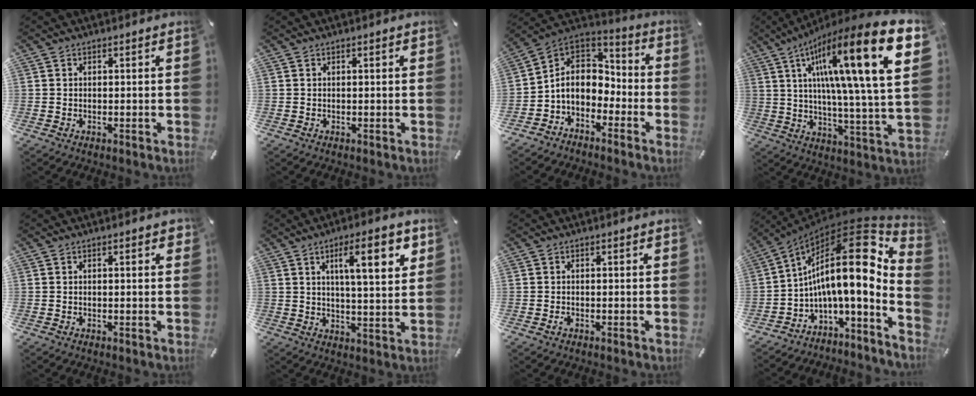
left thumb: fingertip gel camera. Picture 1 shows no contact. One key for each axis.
{"total": 0.7, "fx": 0.1, "fy": 0.1, "fz": 0.6, "tx": -0.011, "ty": 0.000, "tz": 0.000}
{"total": 8.3, "fx": -2.7, "fy": 7.1, "fz": 3.5, "tx": -0.099, "ty": 0.001, "tz": -0.053}
{"total": 27.0, "fx": 10.4, "fy": 4.4, "fz": 24.5, "tx": -0.406, "ty": -0.065, "tz": 0.148}
{"total": 1.7, "fx": 0.3, "fy": 0.5, "fz": 1.6, "tx": -0.024, "ty": 0.001, "tz": 0.001}
{"total": 13.4, "fx": 5.6, "fy": 3.5, "fz": 11.7, "tx": -0.175, "ty": -0.011, "tz": 0.082}
{"total": 0.9, "fx": -0.5, "fy": 0.4, "fz": 0.7, "tx": -0.015, "ty": -0.002, "tz": -0.008}
{"total": 19.1, "fx": 5.6, "fy": 6.1, "fz": 17.3, "tx": -0.264, "ty": -0.071, "tz": 0.083}